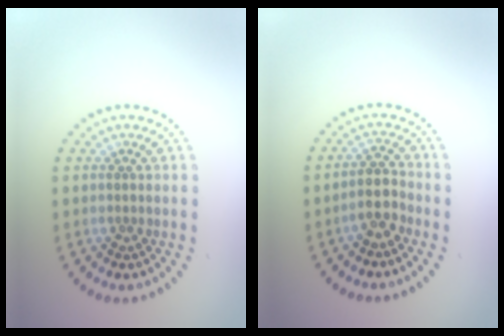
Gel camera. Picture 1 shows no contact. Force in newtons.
{"total": 2.6, "press": 2.3, "slide": 1.3}